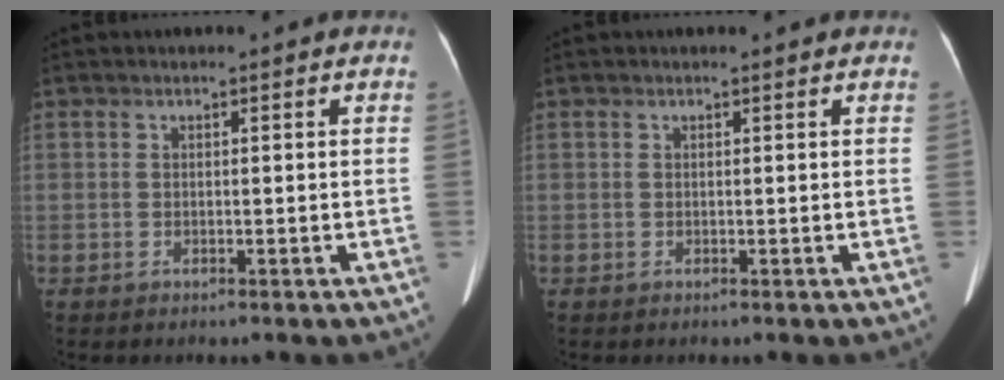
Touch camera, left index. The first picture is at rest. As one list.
[{"total": 0.6, "force": [0.6, 0.1, 0.2], "torque": [-0.007, 0.002, 0.006]}]